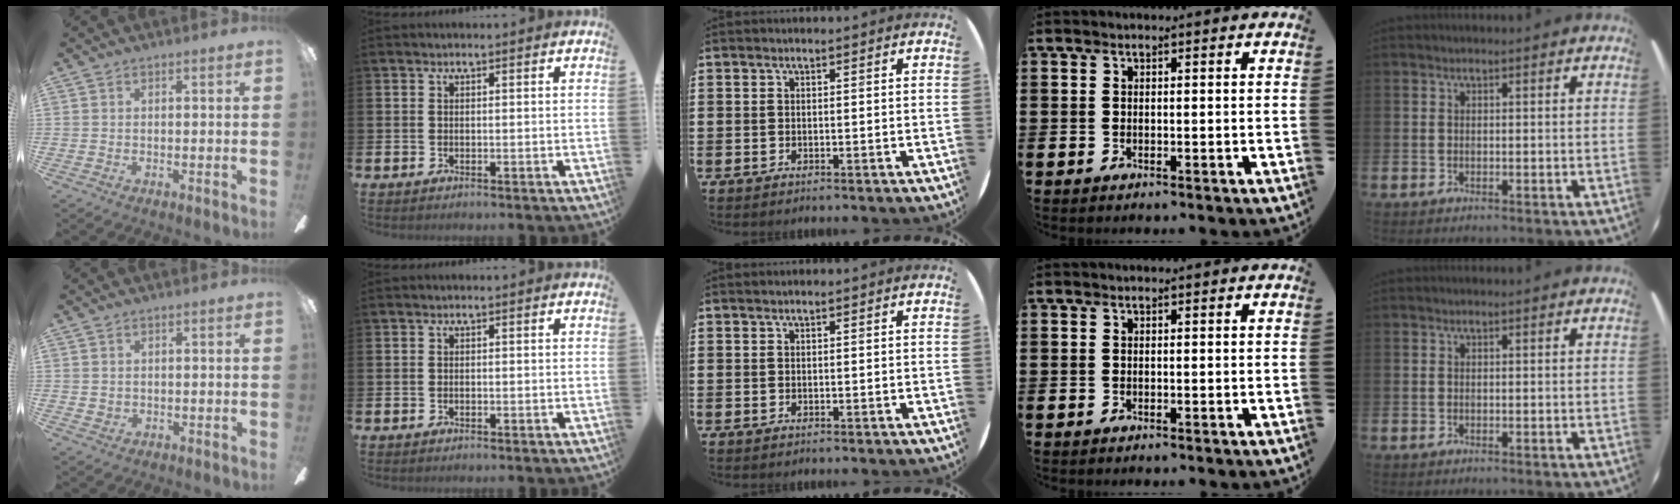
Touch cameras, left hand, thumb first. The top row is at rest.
{"thumb": {"total": 1.6, "force": [1.0, 1.2, 0.1], "torque": [-0.004, 0.003, 0.018]}}